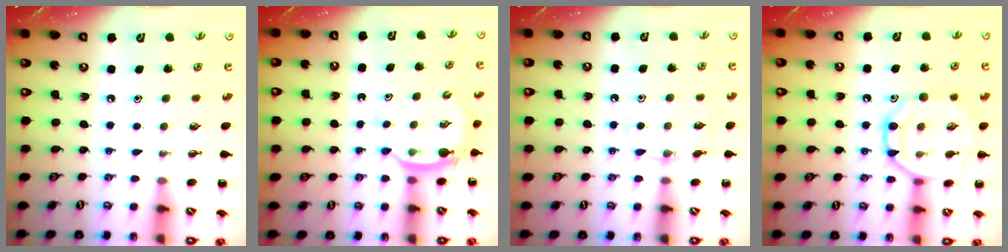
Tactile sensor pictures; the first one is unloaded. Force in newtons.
{"total": 4.0, "press": 3.9, "slide": 0.8}
{"total": 4.6, "press": 4.3, "slide": 1.7}
{"total": 13.9, "press": 13.9, "slide": 0.7}